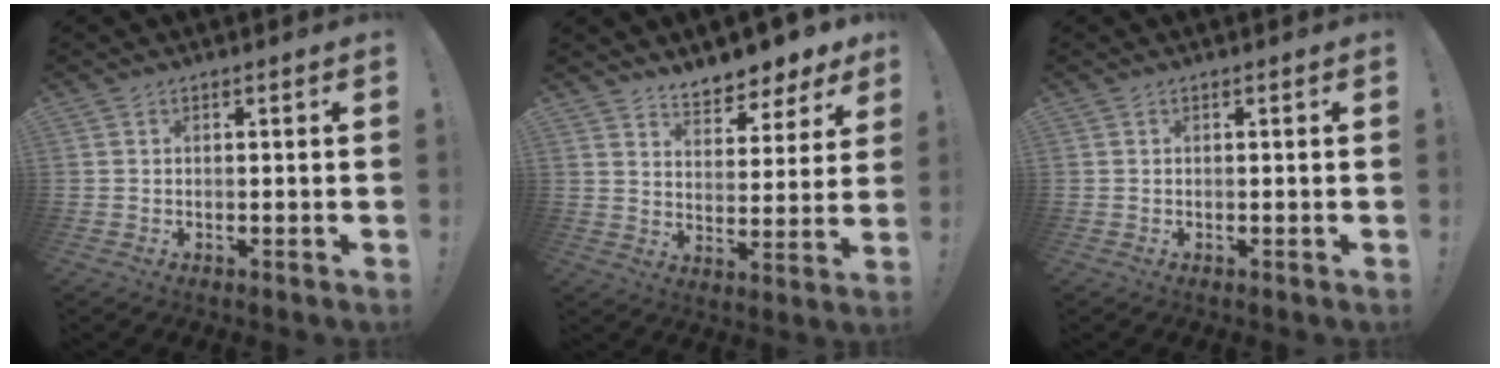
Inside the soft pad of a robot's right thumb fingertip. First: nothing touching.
{"total": 8.0, "force": [7.1, 2.8, 2.4], "torque": [-0.028, -0.067, 0.128]}
{"total": 0.0}